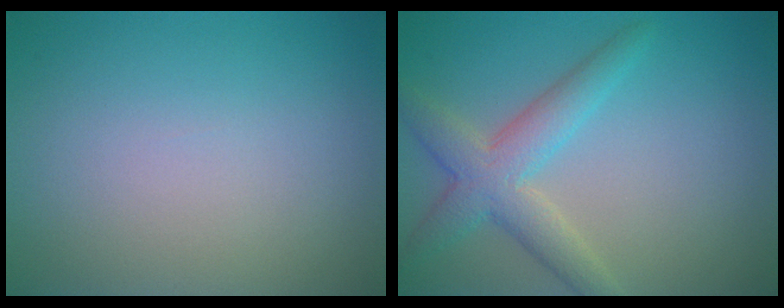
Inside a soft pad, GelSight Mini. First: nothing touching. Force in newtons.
{"total": 3.5, "press": 3.5, "slide": 0.2}